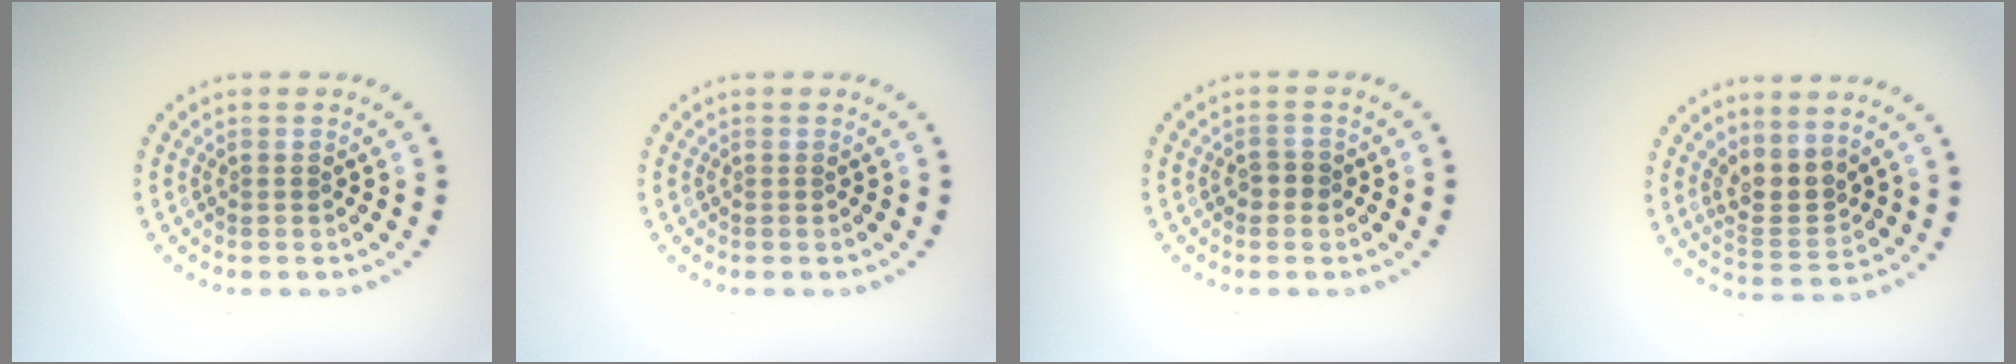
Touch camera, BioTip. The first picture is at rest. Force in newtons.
{"total": 0.0}
{"total": 1.1, "press": 1.1, "slide": 0.4}
{"total": 2.9, "press": 2.5, "slide": 1.5}